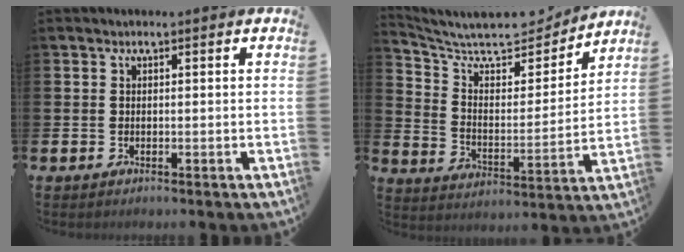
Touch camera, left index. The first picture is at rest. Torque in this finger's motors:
{"motor_torque": [0.81, -1.33, 0.10, 0.04]}